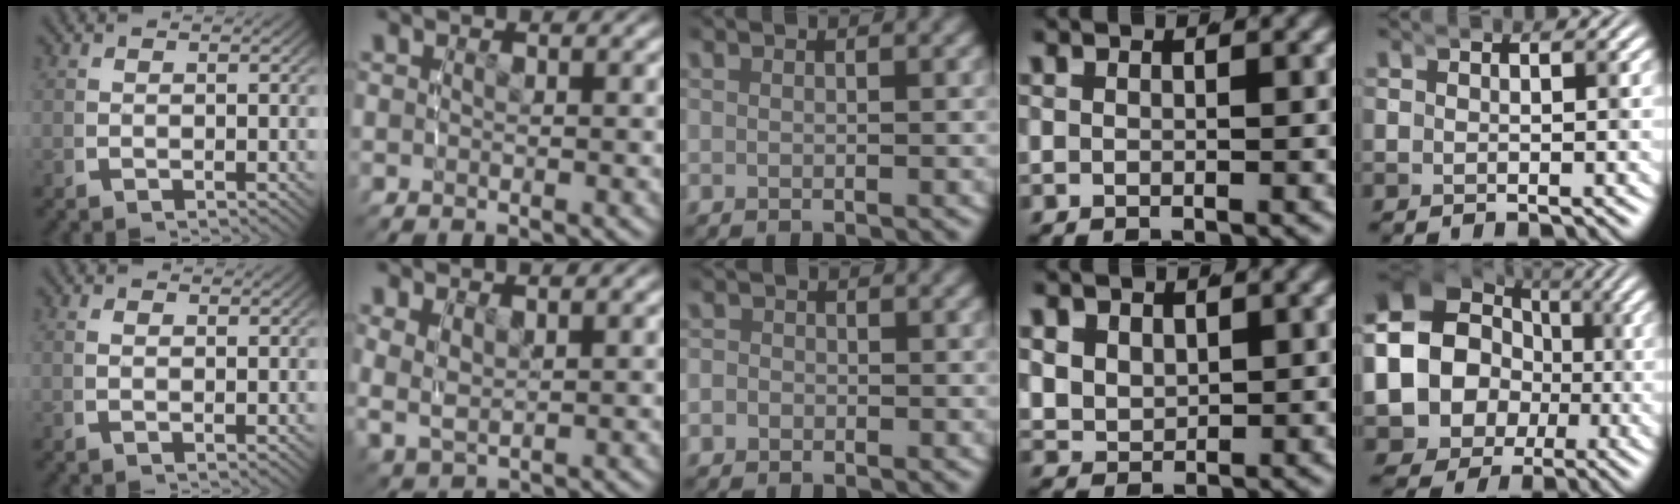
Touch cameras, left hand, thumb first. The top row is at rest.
{"thumb": {"total": 0.8, "force": [0.5, 0.2, 0.6], "torque": [-0.014, -0.002, 0.013]}, "index": {"total": 3.4, "force": [1.2, 2.6, 1.8], "torque": [-0.060, -0.009, 0.030]}, "middle": {"total": 1.5, "force": [-0.7, 1.3, 0.1], "torque": [-0.003, -0.005, -0.016]}, "ring": {"total": 4.5, "force": [0.3, 4.1, 1.7], "torque": [-0.077, -0.028, 0.013]}, "little": {"total": 15.6, "force": [-2.0, 13.8, 7.1], "torque": [-0.195, -0.072, -0.027]}}